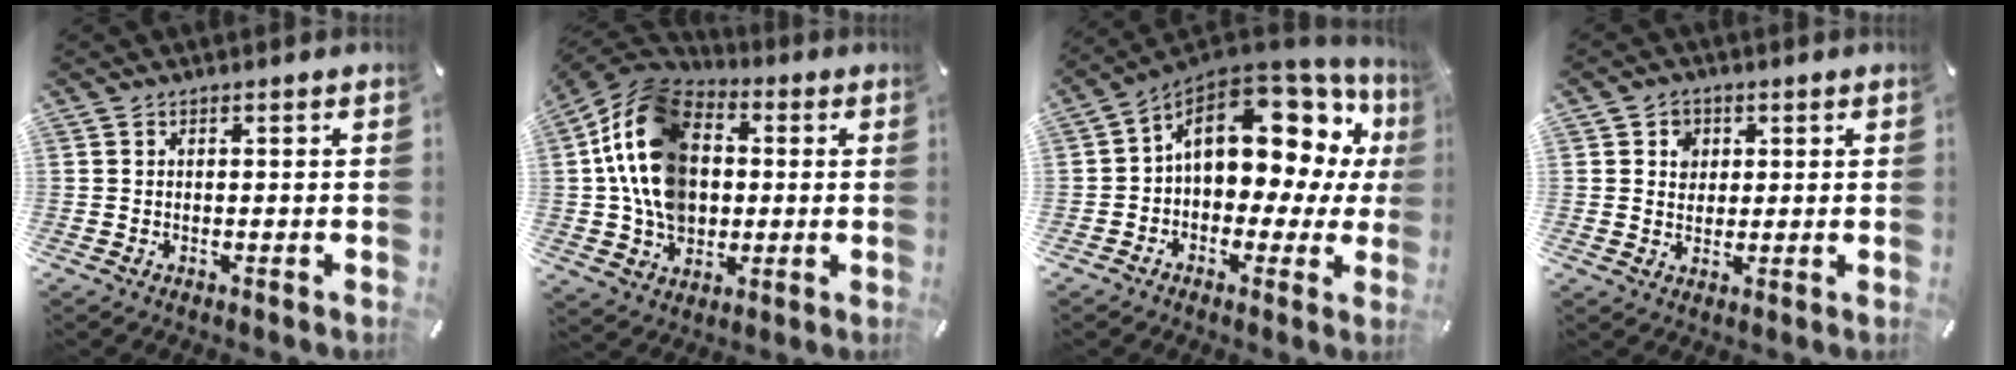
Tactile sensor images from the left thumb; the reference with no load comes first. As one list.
[{"total": 17.6, "force": [0.8, 14.0, 10.7], "torque": [-0.225, 0.009, 0.015]}, {"total": 16.6, "force": [5.4, 10.3, 11.9], "torque": [-0.170, -0.037, 0.083]}, {"total": 4.0, "force": [1.0, 3.8, 1.1], "torque": [-0.006, -0.002, 0.012]}]